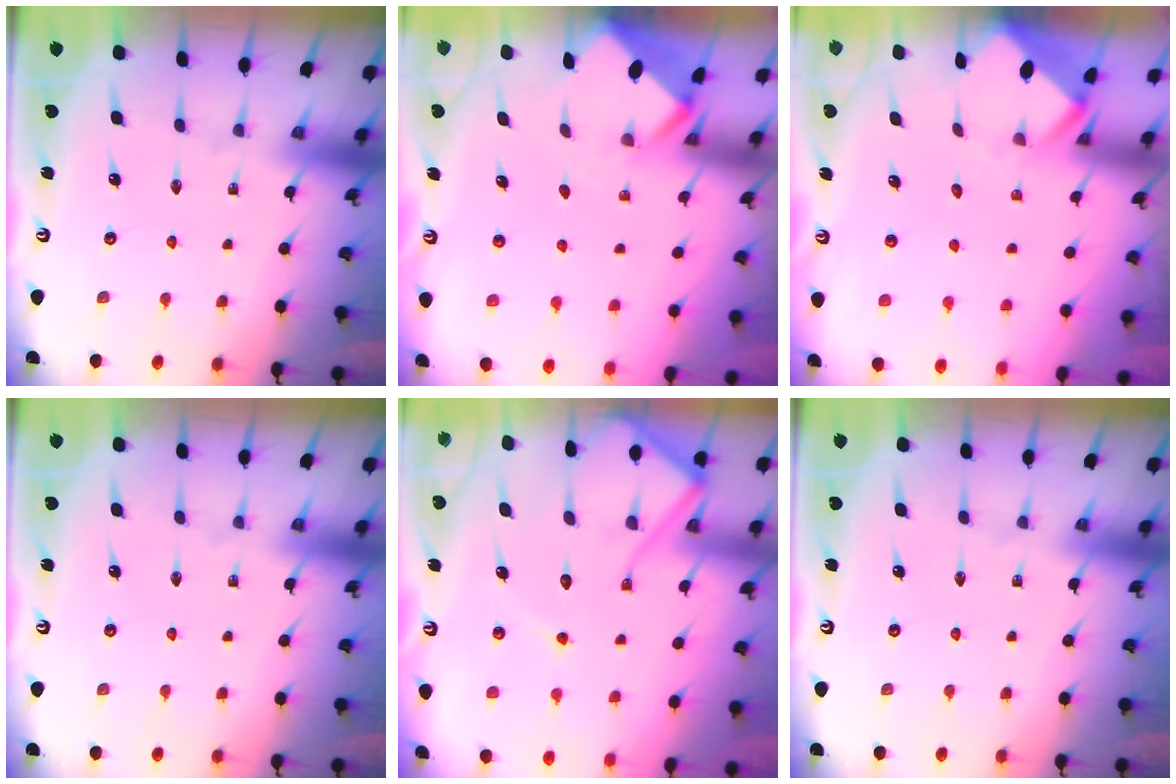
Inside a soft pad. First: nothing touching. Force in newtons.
{"total": 2.2, "press": 2.2, "slide": 0.2}
{"total": 3.4, "press": 3.4, "slide": 0.2}
{"total": 0.0}
{"total": 12.5, "press": 12.5, "slide": 1.1}
{"total": 0.0}